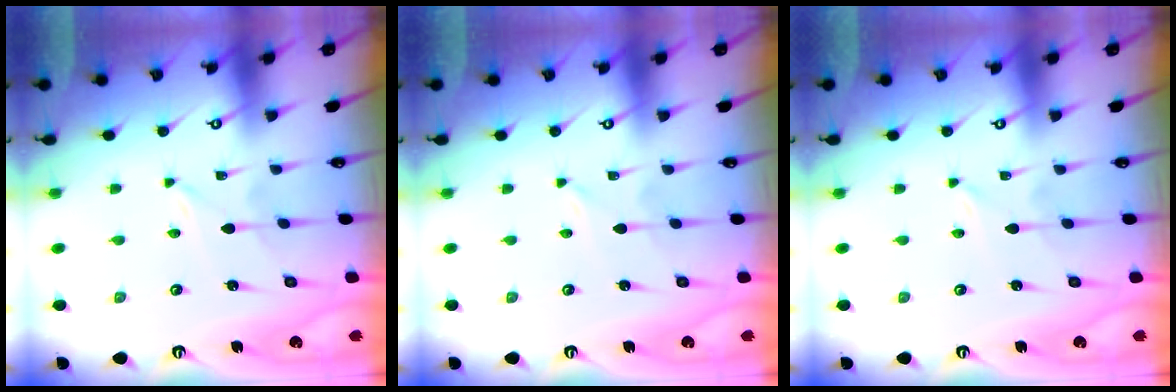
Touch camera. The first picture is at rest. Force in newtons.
{"total": 0.0}
{"total": 0.0}